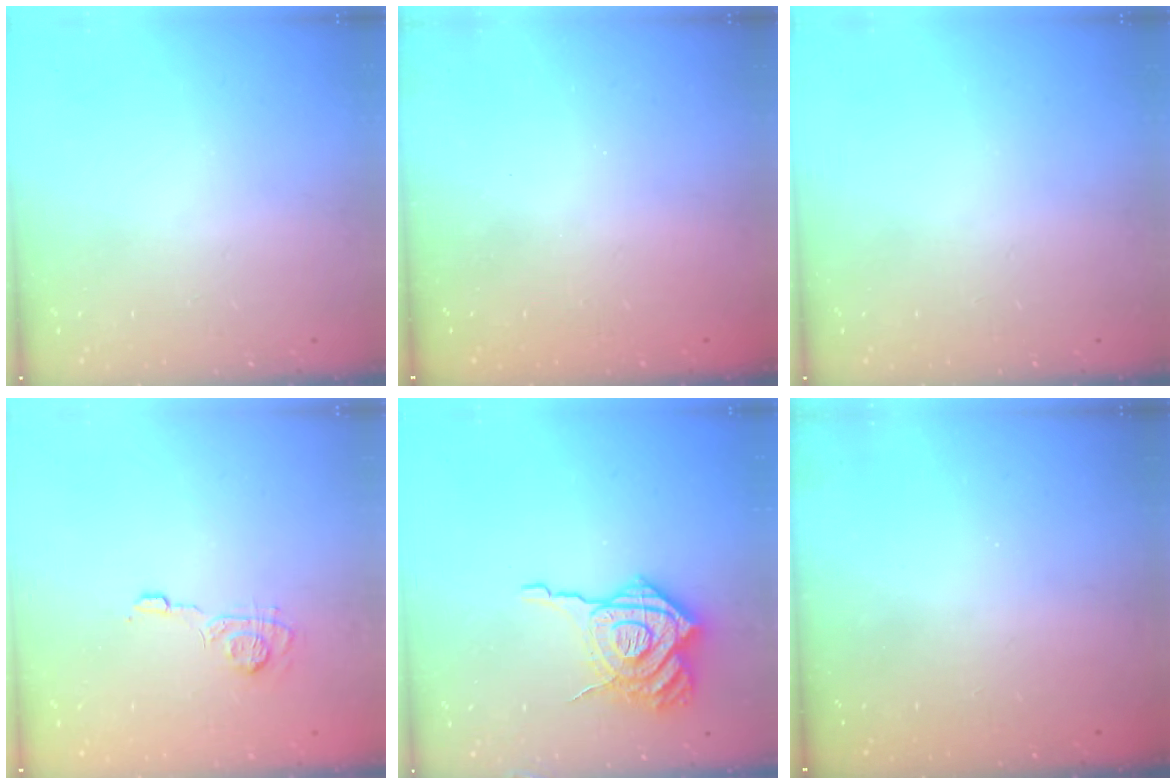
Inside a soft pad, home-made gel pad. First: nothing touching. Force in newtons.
{"total": 2.4, "press": 2.3, "slide": 0.8}
{"total": 0.0}
{"total": 8.1, "press": 8.1, "slide": 0.7}
{"total": 19.3, "press": 19.2, "slide": 2.0}
{"total": 2.3, "press": 2.2, "slide": 0.8}